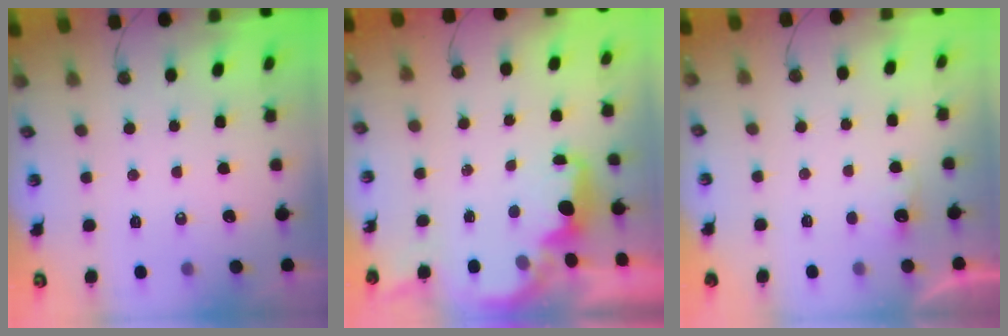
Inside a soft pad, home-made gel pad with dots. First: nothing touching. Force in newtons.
{"total": 2.0, "press": 1.9, "slide": 0.7}
{"total": 2.2, "press": 2.0, "slide": 0.9}